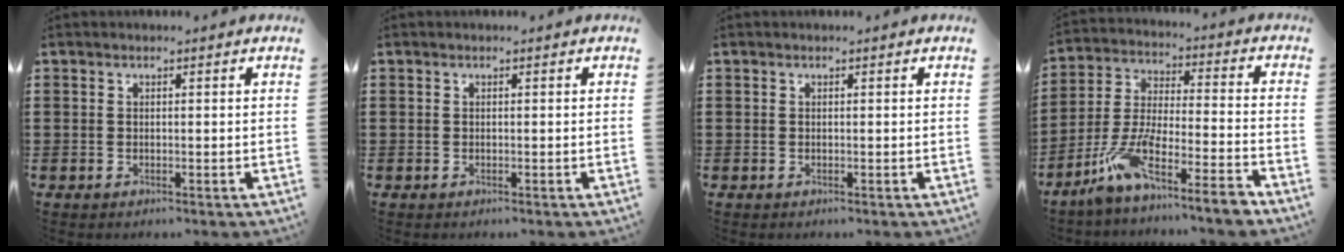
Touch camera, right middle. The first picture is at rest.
{"total": 0.0}
{"total": 0.0}
{"total": 8.7, "force": [-7.4, -0.1, 4.7], "torque": [-0.104, -0.011, -0.153]}